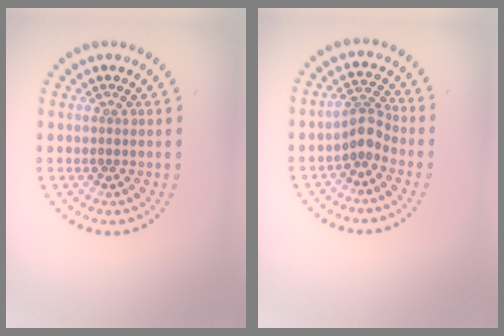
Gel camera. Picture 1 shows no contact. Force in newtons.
{"total": 2.5, "press": 1.9, "slide": 1.6}